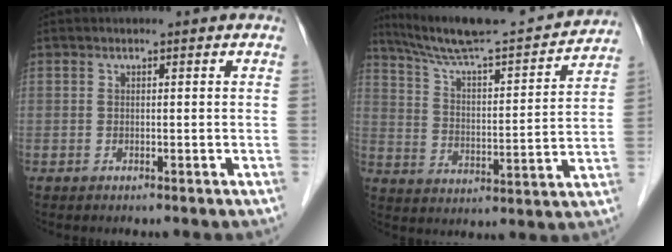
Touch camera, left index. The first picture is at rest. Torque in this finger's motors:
{"motor_torque": [0.20, -0.44, 0.15, 0.07]}